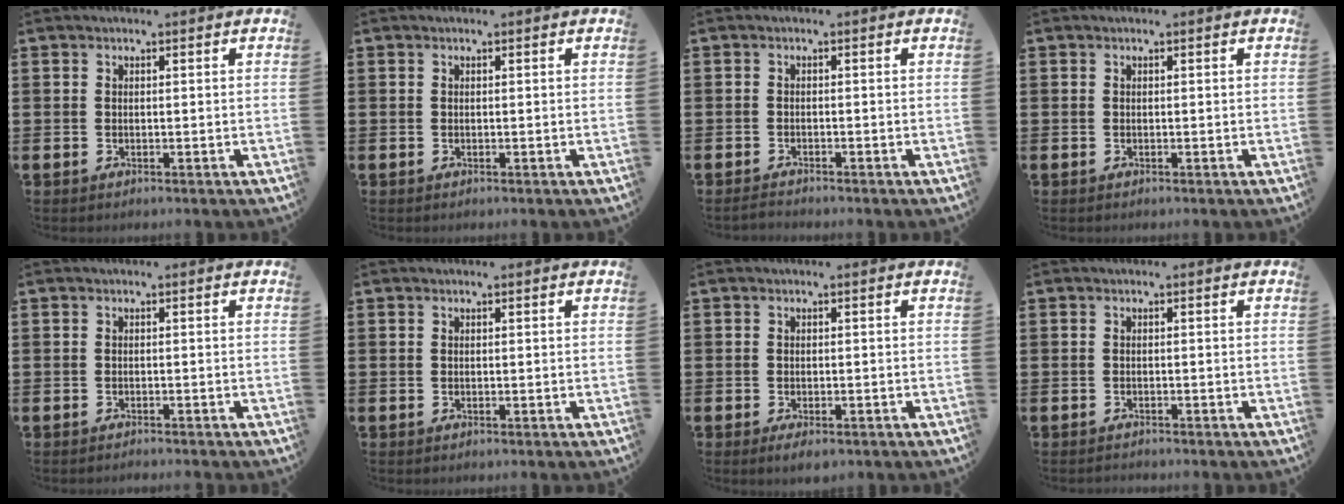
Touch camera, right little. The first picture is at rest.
{"total": 0.0}
{"total": 1.0, "force": [-0.9, 0.1, 0.4], "torque": [-0.009, 0.000, -0.018]}
{"total": 0.0}
{"total": 0.6, "force": [-0.5, -0.1, 0.0], "torque": [-0.001, -0.002, -0.011]}
{"total": 0.0}
{"total": 1.3, "force": [-0.7, 0.5, 1.0], "torque": [-0.018, 0.000, -0.015]}
{"total": 0.5, "force": [-0.5, 0.0, -0.1], "torque": [-0.001, -0.001, -0.011]}